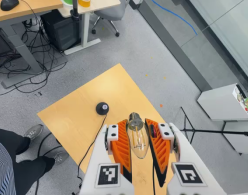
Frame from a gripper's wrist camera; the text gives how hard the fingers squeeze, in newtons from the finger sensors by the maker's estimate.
{"total": 23.9, "left": 25.7, "right": 22.1}